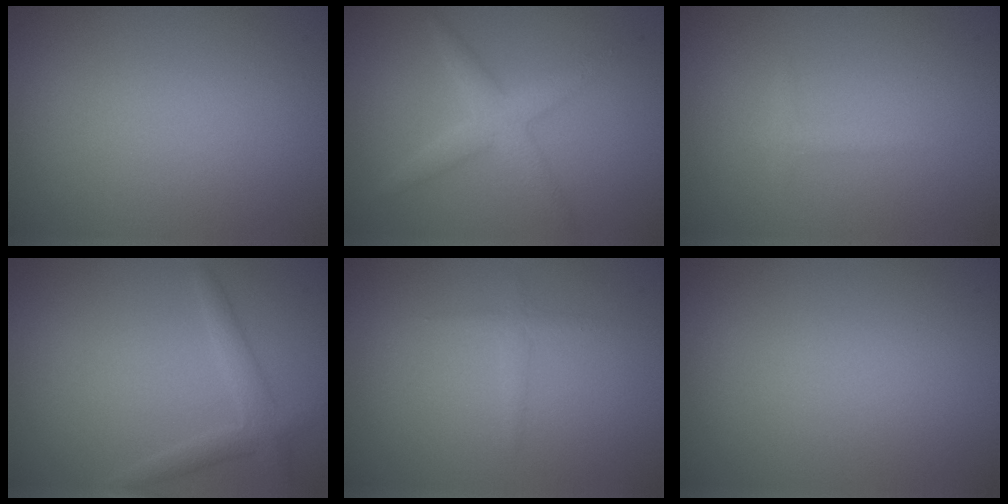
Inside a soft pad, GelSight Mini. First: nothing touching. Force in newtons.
{"total": 3.0, "press": 3.0, "slide": 0.1}
{"total": 0.9, "press": 0.9, "slide": 0.1}
{"total": 2.2, "press": 2.2, "slide": 0.2}
{"total": 0.9, "press": 0.9, "slide": 0.0}
{"total": 0.0}